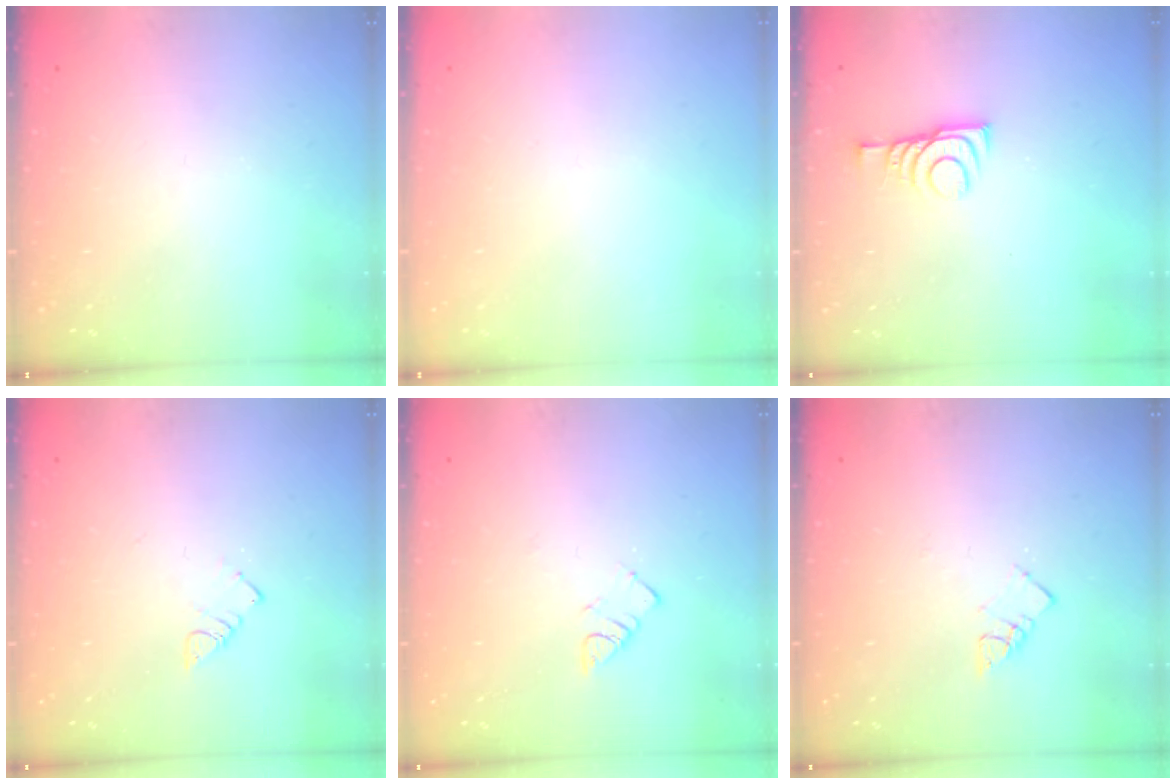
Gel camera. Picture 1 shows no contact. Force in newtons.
{"total": 1.6, "press": 1.6, "slide": 0.1}
{"total": 7.4, "press": 7.3, "slide": 0.5}
{"total": 2.8, "press": 2.8, "slide": 0.3}
{"total": 3.2, "press": 3.2, "slide": 0.4}
{"total": 3.3, "press": 3.3, "slide": 0.4}